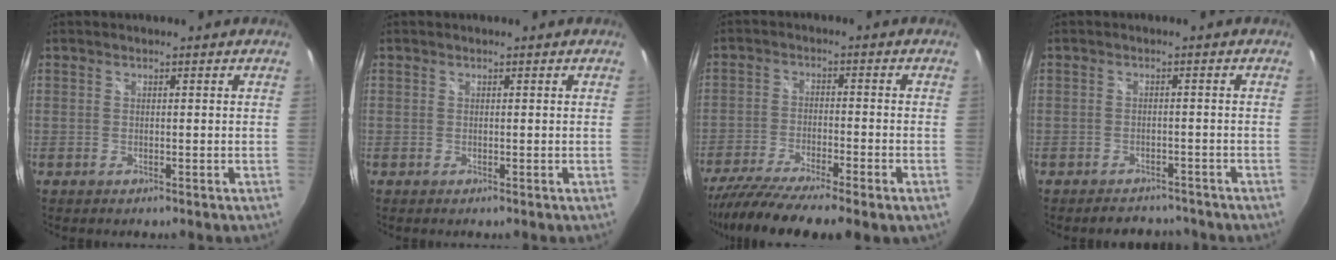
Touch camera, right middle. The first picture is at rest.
{"total": 0.0}
{"total": 13.5, "force": [-10.6, 1.2, 8.3], "torque": [-0.167, -0.049, -0.176]}
{"total": 5.5, "force": [-4.9, 2.4, 0.9], "torque": [-0.019, 0.008, -0.062]}